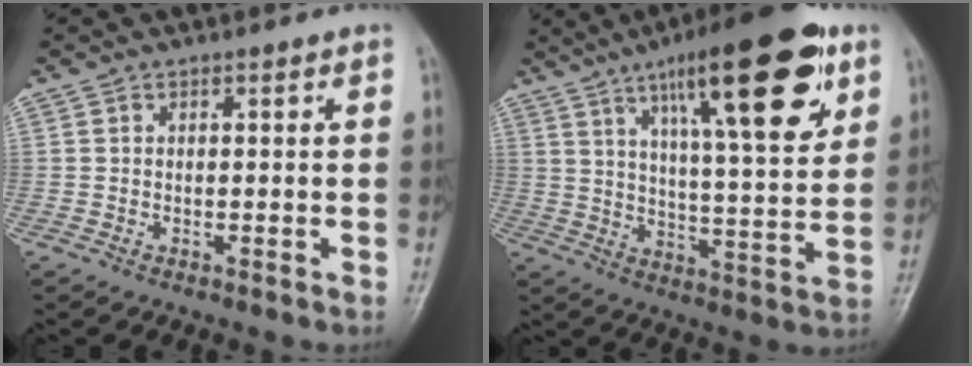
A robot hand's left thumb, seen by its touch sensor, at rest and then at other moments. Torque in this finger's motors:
{"motor_torque": [2.44, 1.48, 1.85, -0.92, 0.17]}